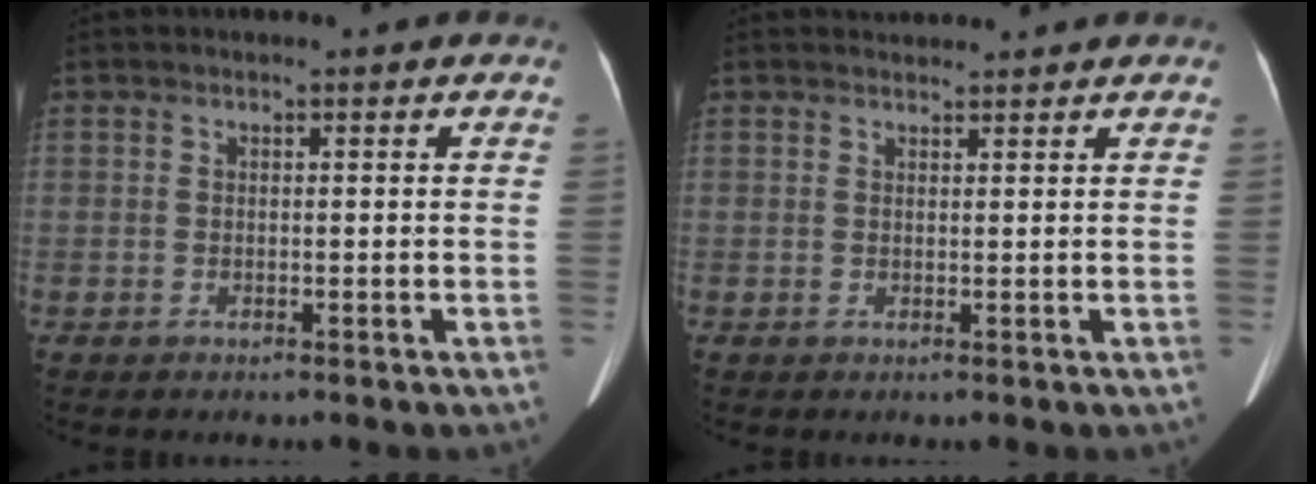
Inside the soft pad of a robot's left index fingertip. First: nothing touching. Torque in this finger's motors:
{"motor_torque": [0.06, -0.04, -0.04, 0.01]}